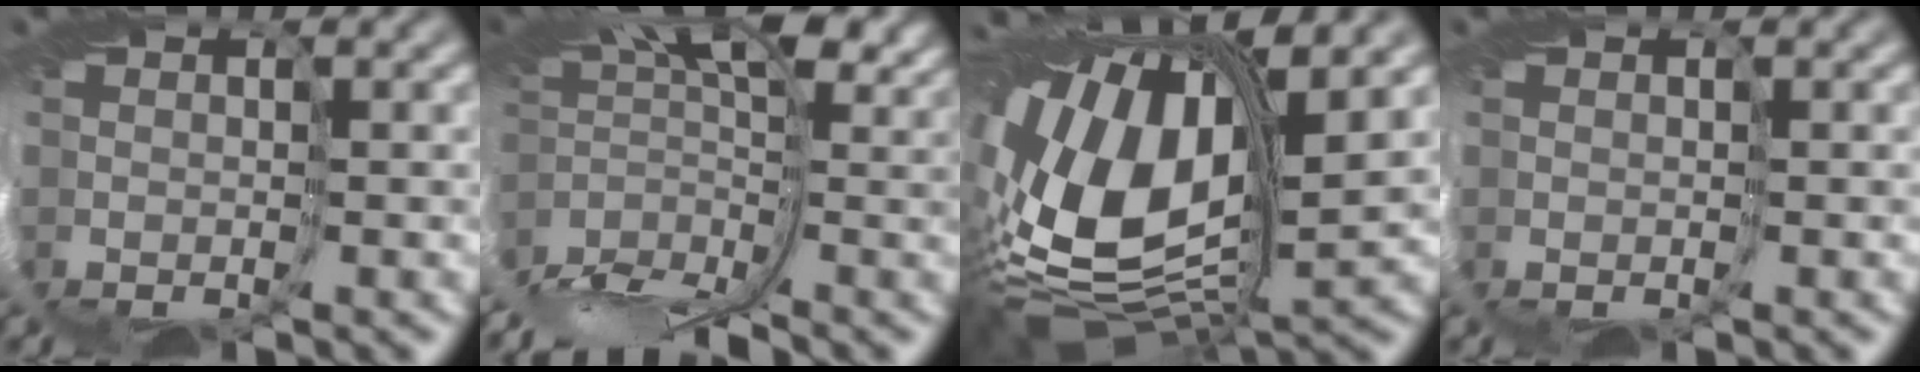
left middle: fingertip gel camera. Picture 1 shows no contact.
{"total": 7.6, "force": [-3.8, 2.1, 6.2], "torque": [-0.112, 0.014, -0.076]}
{"total": 13.8, "force": [1.1, 7.8, 11.3], "torque": [-0.250, 0.018, 0.015]}
{"total": 0.0}